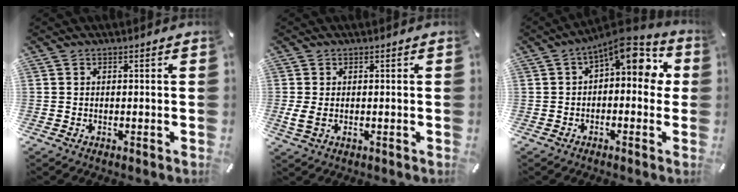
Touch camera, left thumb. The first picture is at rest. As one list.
[{"total": 2.7, "force": [-0.1, 1.4, 2.3], "torque": [-0.057, -0.004, -0.004]}, {"total": 10.2, "force": [4.0, 4.8, 8.0], "torque": [-0.110, -0.024, 0.064]}]